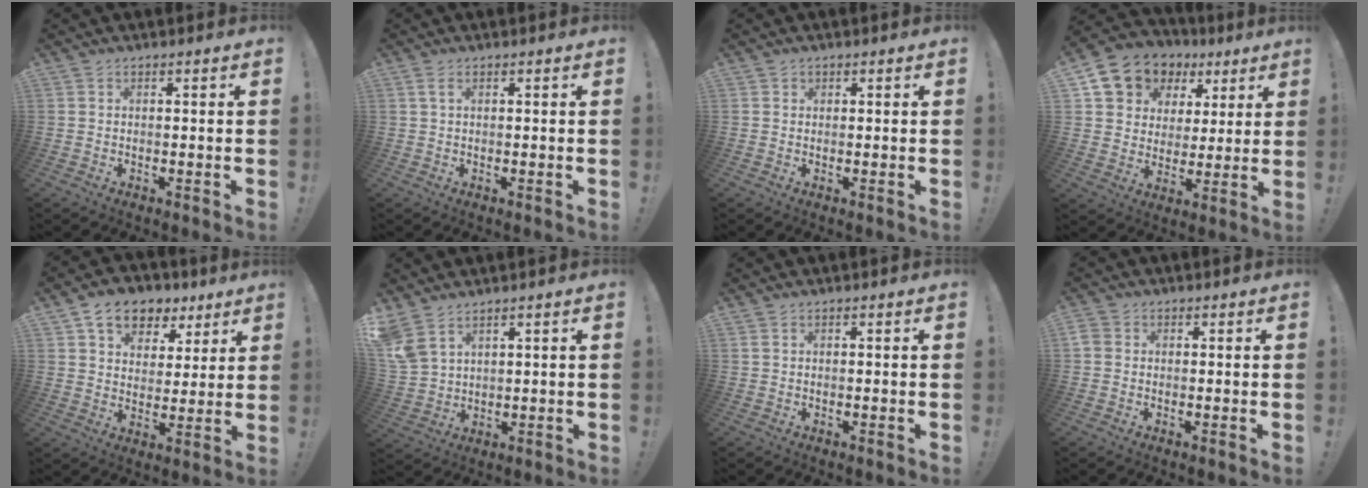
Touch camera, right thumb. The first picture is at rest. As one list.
[{"total": 2.0, "force": [0.8, 0.6, 1.7], "torque": [-0.040, 0.004, 0.015]}, {"total": 0.8, "force": [0.5, 0.6, 0.0], "torque": [0.004, -0.001, 0.008]}, {"total": 11.3, "force": [5.8, 9.0, 3.5], "torque": [-0.059, -0.036, 0.118]}, {"total": 11.3, "force": [7.0, 7.7, 4.4], "torque": [-0.069, -0.036, 0.134]}, {"total": 7.6, "force": [5.3, 3.7, 4.0], "torque": [-0.093, -0.020, 0.109]}, {"total": 0.6, "force": [0.3, 0.4, 0.3], "torque": [-0.014, 0.005, 0.007]}, {"total": 2.8, "force": [0.4, 2.3, 1.5], "torque": [-0.029, 0.009, 0.010]}]